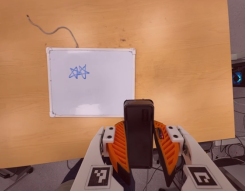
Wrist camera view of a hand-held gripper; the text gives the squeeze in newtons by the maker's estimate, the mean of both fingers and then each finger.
{"total": 7.9, "left": 6.3, "right": 9.5}